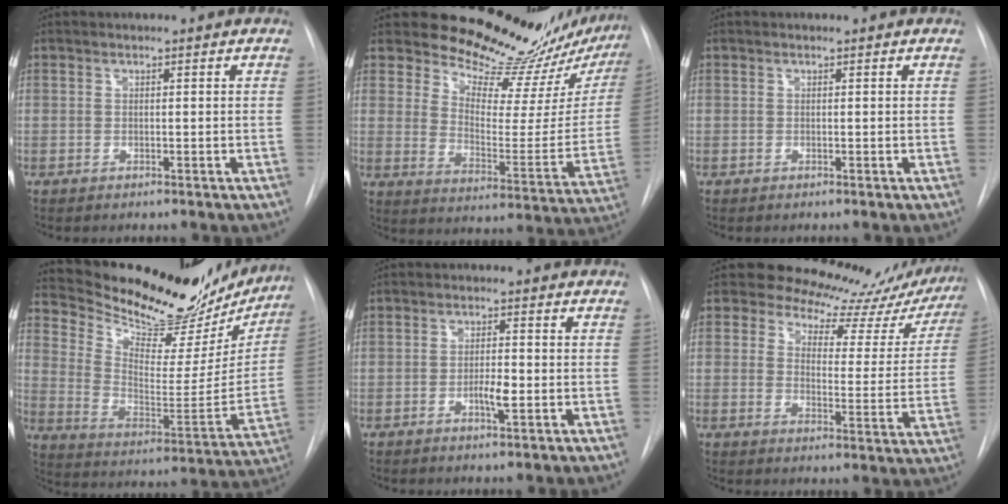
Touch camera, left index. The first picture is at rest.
{"total": 18.9, "force": [17.9, 4.1, 4.7], "torque": [-0.051, -0.101, 0.223]}
{"total": 0.0}
{"total": 27.8, "force": [24.9, 7.6, 9.6], "torque": [-0.152, -0.059, 0.340]}
{"total": 3.0, "force": [-0.9, 0.6, 2.8], "torque": [-0.048, 0.001, -0.013]}
{"total": 16.9, "force": [15.5, 5.8, 3.6], "torque": [-0.021, -0.048, 0.166]}